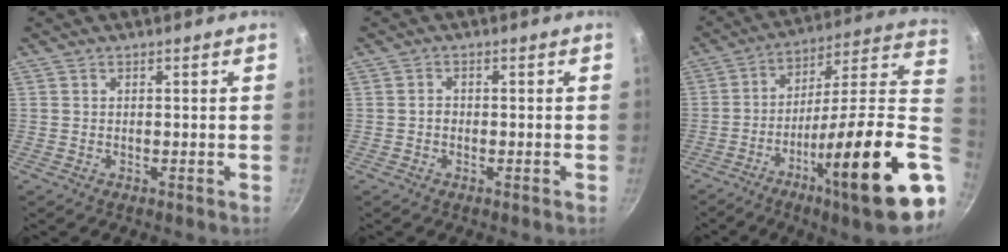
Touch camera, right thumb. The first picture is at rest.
{"total": 1.0, "force": [-0.5, 0.7, 0.6], "torque": [-0.010, 0.007, -0.010]}
{"total": 26.2, "force": [-5.8, 4.3, 25.2], "torque": [-0.355, 0.015, -0.097]}